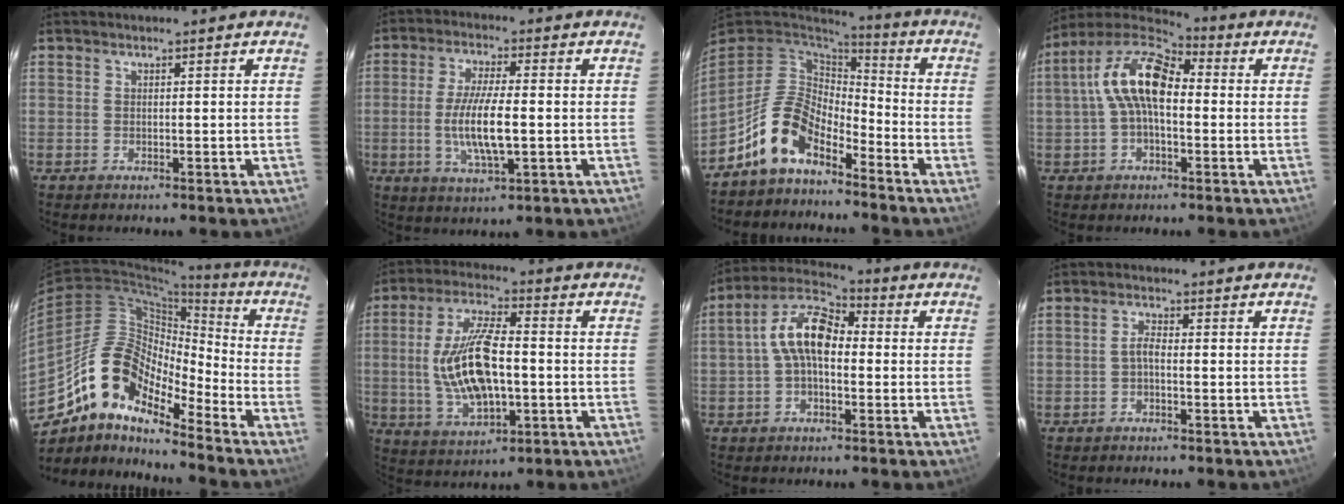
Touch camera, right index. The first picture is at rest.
{"total": 9.9, "force": [-1.3, 2.3, 9.5], "torque": [-0.186, -0.009, -0.024]}
{"total": 11.7, "force": [-7.6, 5.9, 6.7], "torque": [-0.139, 0.019, -0.147]}
{"total": 12.4, "force": [0.5, 6.2, 10.7], "torque": [-0.210, 0.031, -0.002]}
{"total": 15.5, "force": [-11.3, 5.5, 9.1], "torque": [-0.151, 0.005, -0.229]}
{"total": 15.3, "force": [-1.1, 6.4, 13.8], "torque": [-0.276, 0.002, -0.010]}
{"total": 10.1, "force": [-0.2, 5.5, 8.5], "torque": [-0.169, 0.032, -0.012]}
{"total": 1.9, "force": [-0.7, 0.7, 1.6], "torque": [-0.034, 0.008, -0.015]}